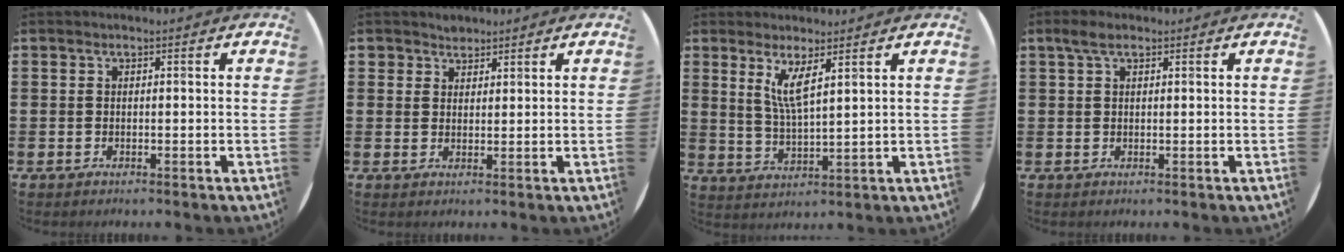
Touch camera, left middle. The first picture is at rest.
{"total": 2.0, "force": [1.8, 0.9, -0.1], "torque": [0.009, 0.002, 0.034]}
{"total": 4.8, "force": [3.3, 0.6, 3.5], "torque": [-0.069, -0.010, 0.054]}
{"total": 2.1, "force": [1.3, 1.0, 1.4], "torque": [-0.023, 0.004, 0.020]}